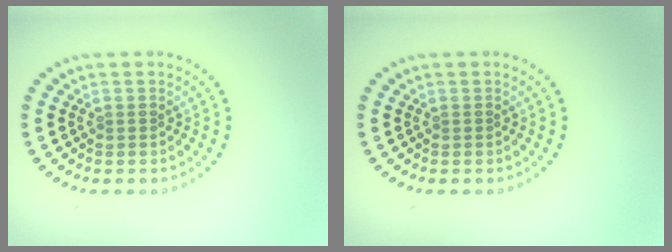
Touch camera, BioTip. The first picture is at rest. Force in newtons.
{"total": 0.0}